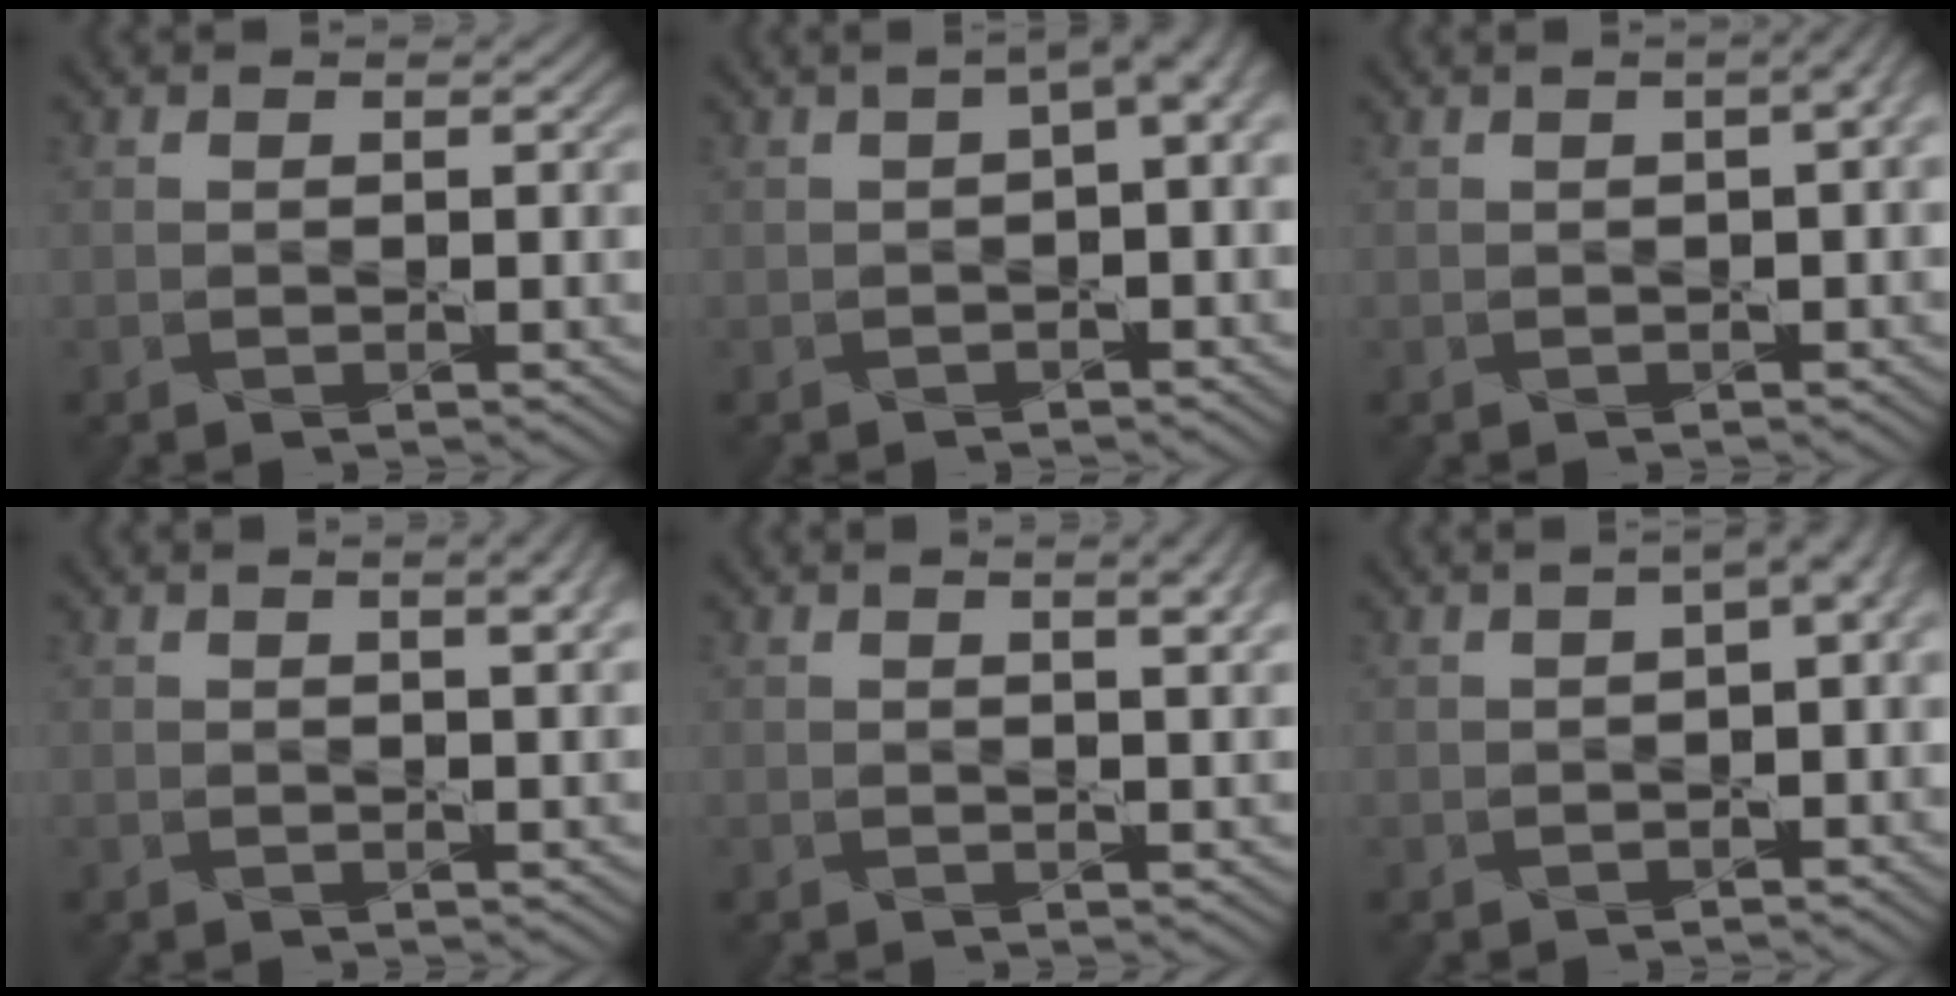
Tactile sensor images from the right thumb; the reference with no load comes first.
{"total": 4.1, "force": [0.6, 1.3, 3.8], "torque": [-0.049, 0.007, 0.009]}
{"total": 3.8, "force": [0.6, 1.6, 3.4], "torque": [-0.031, 0.008, 0.006]}
{"total": 3.1, "force": [1.3, 0.8, 2.7], "torque": [-0.035, 0.004, 0.014]}
{"total": 3.5, "force": [1.6, 0.9, 3.0], "torque": [-0.040, 0.004, 0.018]}
{"total": 4.2, "force": [0.4, 1.5, 3.9], "torque": [-0.050, 0.002, 0.007]}